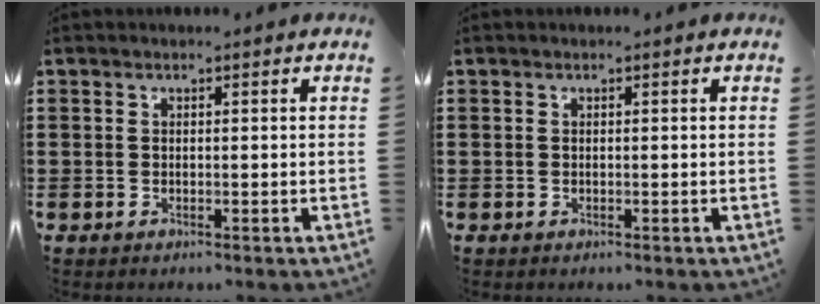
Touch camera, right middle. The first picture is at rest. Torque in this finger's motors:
{"motor_torque": [-0.05, -0.11, -0.03, 0.01]}